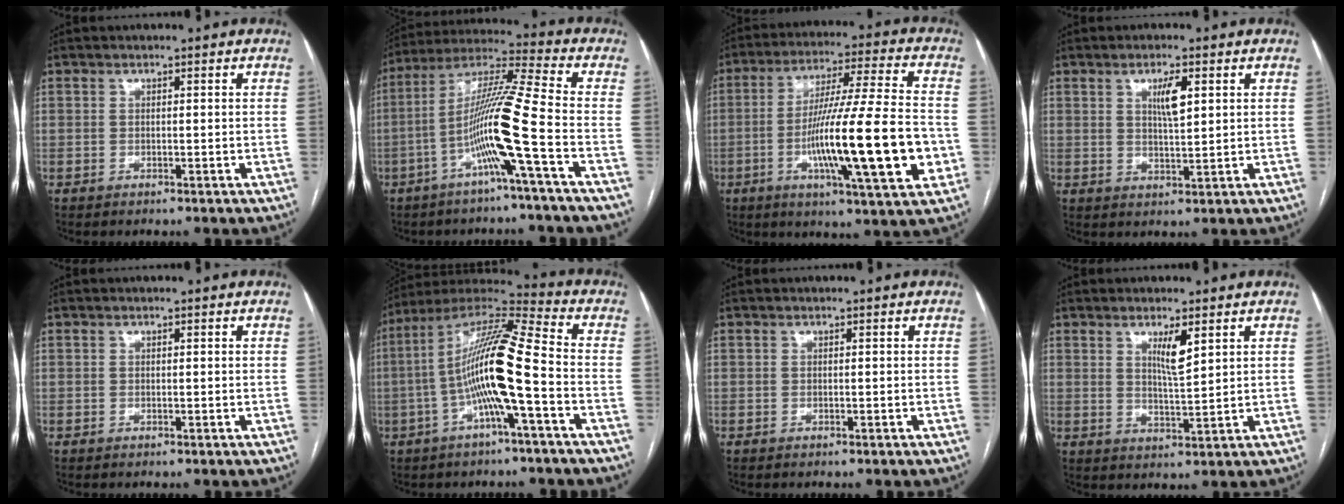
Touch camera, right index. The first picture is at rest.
{"total": 13.0, "force": [-4.5, -1.9, 12.0], "torque": [-0.231, 0.005, -0.092]}
{"total": 20.7, "force": [-4.6, 0.9, 20.2], "torque": [-0.323, -0.012, -0.075]}
{"total": 4.3, "force": [1.7, 0.8, 3.8], "torque": [-0.068, -0.001, 0.031]}
{"total": 0.0}
{"total": 15.1, "force": [-3.0, 0.6, 14.8], "torque": [-0.286, 0.019, -0.065]}
{"total": 0.0}
{"total": 4.3, "force": [2.2, 0.4, 3.7], "torque": [-0.065, -0.009, 0.041]}